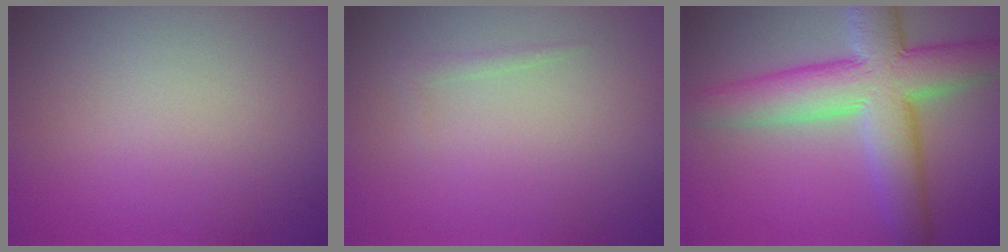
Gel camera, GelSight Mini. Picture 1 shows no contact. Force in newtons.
{"total": 0.6, "press": 0.6, "slide": 0.0}
{"total": 9.1, "press": 9.0, "slide": 0.6}